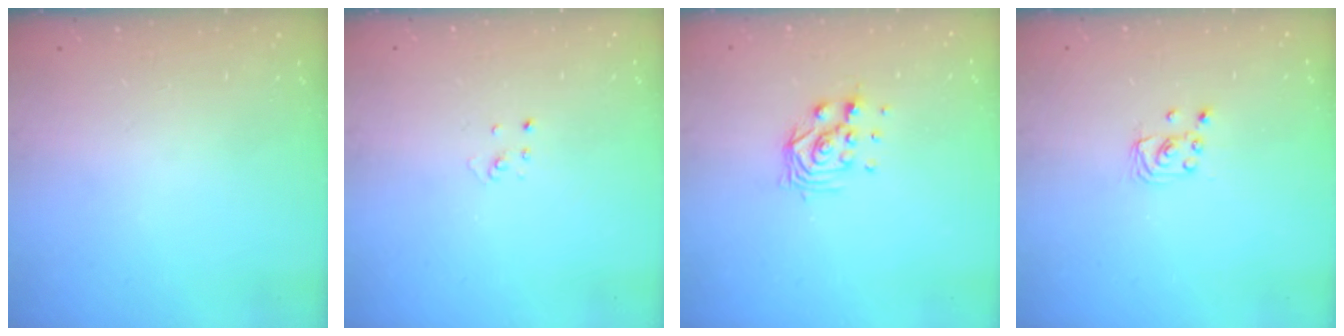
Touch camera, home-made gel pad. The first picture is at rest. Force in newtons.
{"total": 2.1, "press": 2.1, "slide": 0.1}
{"total": 6.6, "press": 6.5, "slide": 0.5}
{"total": 2.0, "press": 2.0, "slide": 0.2}